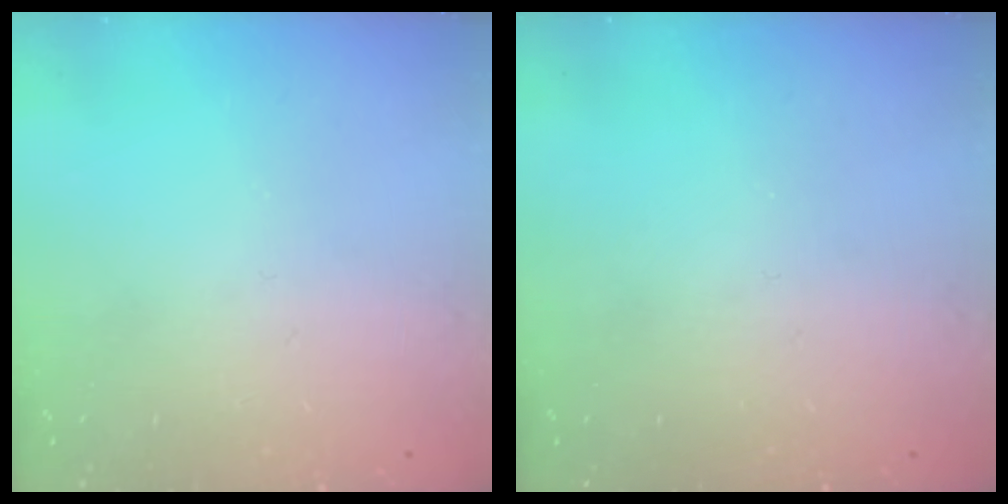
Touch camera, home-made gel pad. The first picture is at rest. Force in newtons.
{"total": 0.0}